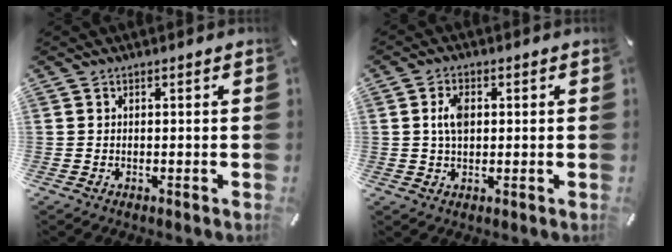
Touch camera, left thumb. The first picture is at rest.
{"total": 4.8, "force": [0.8, 2.9, 3.7], "torque": [-0.086, 0.006, 0.010]}